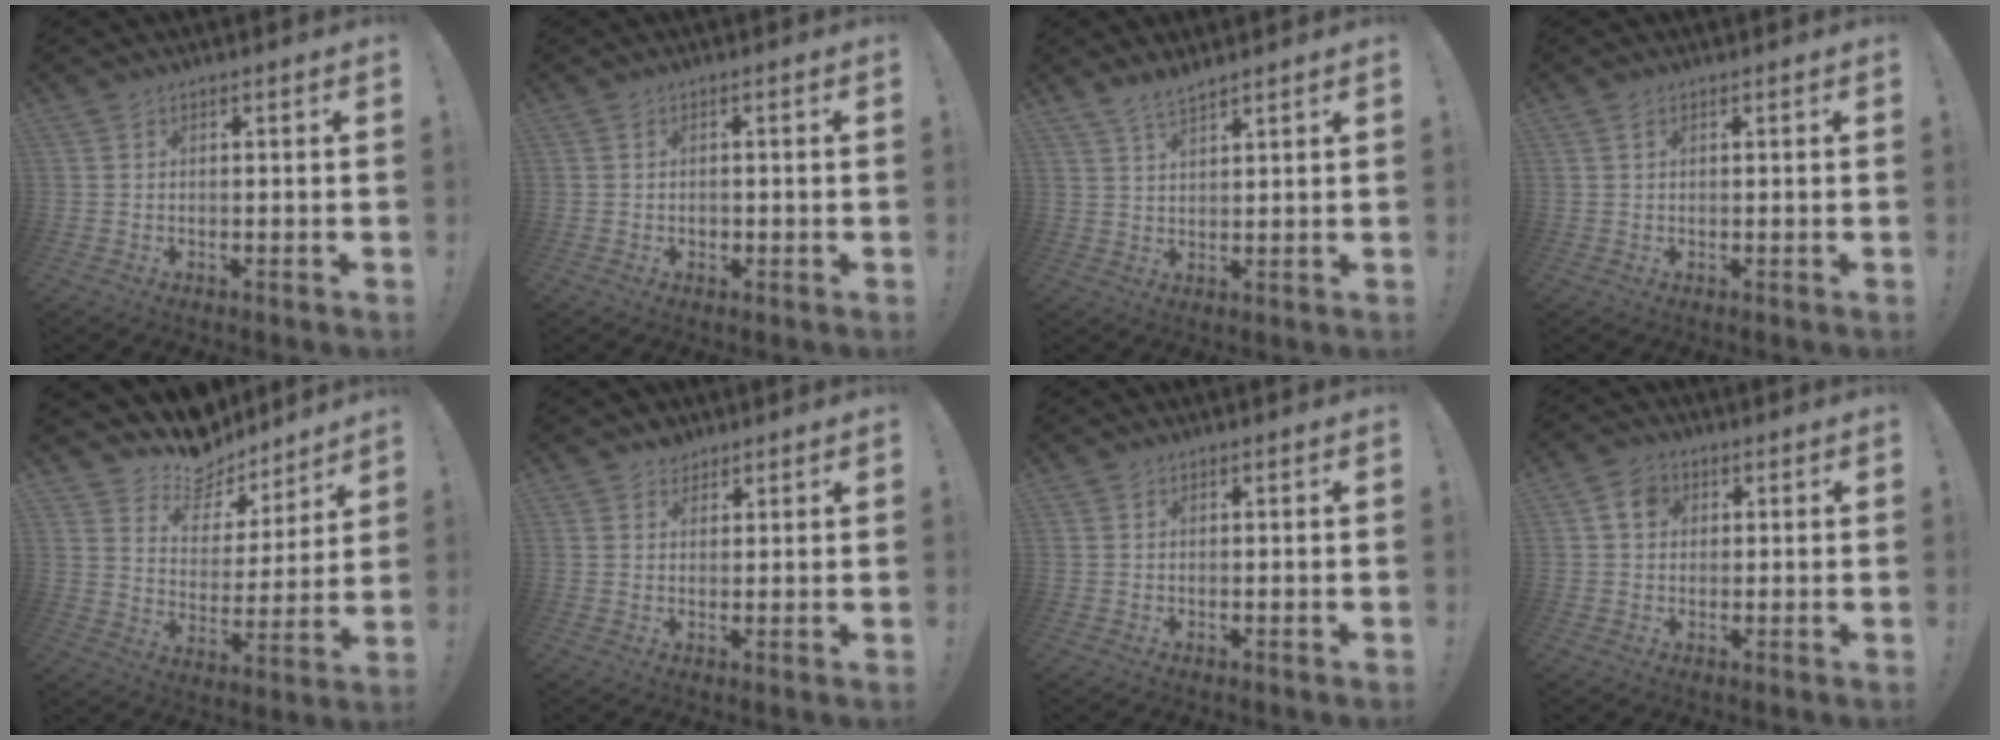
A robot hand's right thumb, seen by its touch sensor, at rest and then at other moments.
{"total": 1.0, "force": [-0.5, 0.8, 0.3], "torque": [-0.012, 0.005, -0.009]}
{"total": 4.1, "force": [3.7, 0.5, 1.5], "torque": [-0.028, -0.023, 0.068]}
{"total": 1.2, "force": [0.6, 0.7, 0.8], "torque": [-0.011, 0.000, 0.009]}
{"total": 11.9, "force": [10.4, 5.4, 2.3], "torque": [-0.052, -0.086, 0.187]}
{"total": 3.0, "force": [2.2, 2.1, 0.2], "torque": [0.005, -0.012, 0.040]}
{"total": 0.0}
{"total": 5.4, "force": [1.6, 4.4, 2.8], "torque": [-0.040, 0.005, 0.030]}